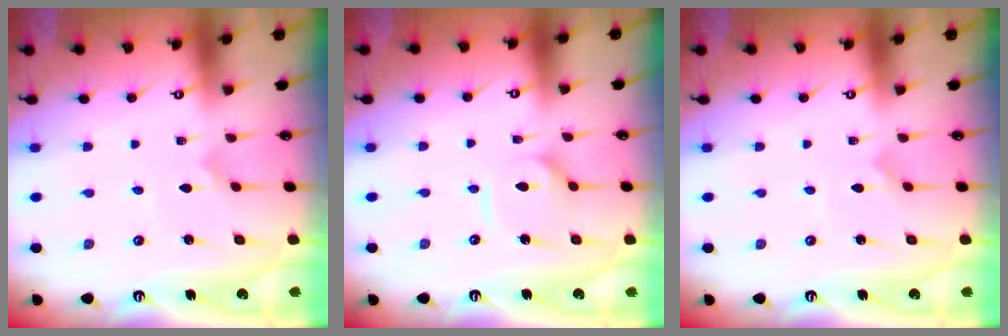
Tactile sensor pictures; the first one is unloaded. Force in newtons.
{"total": 7.1, "press": 7.0, "slide": 0.7}
{"total": 0.0}